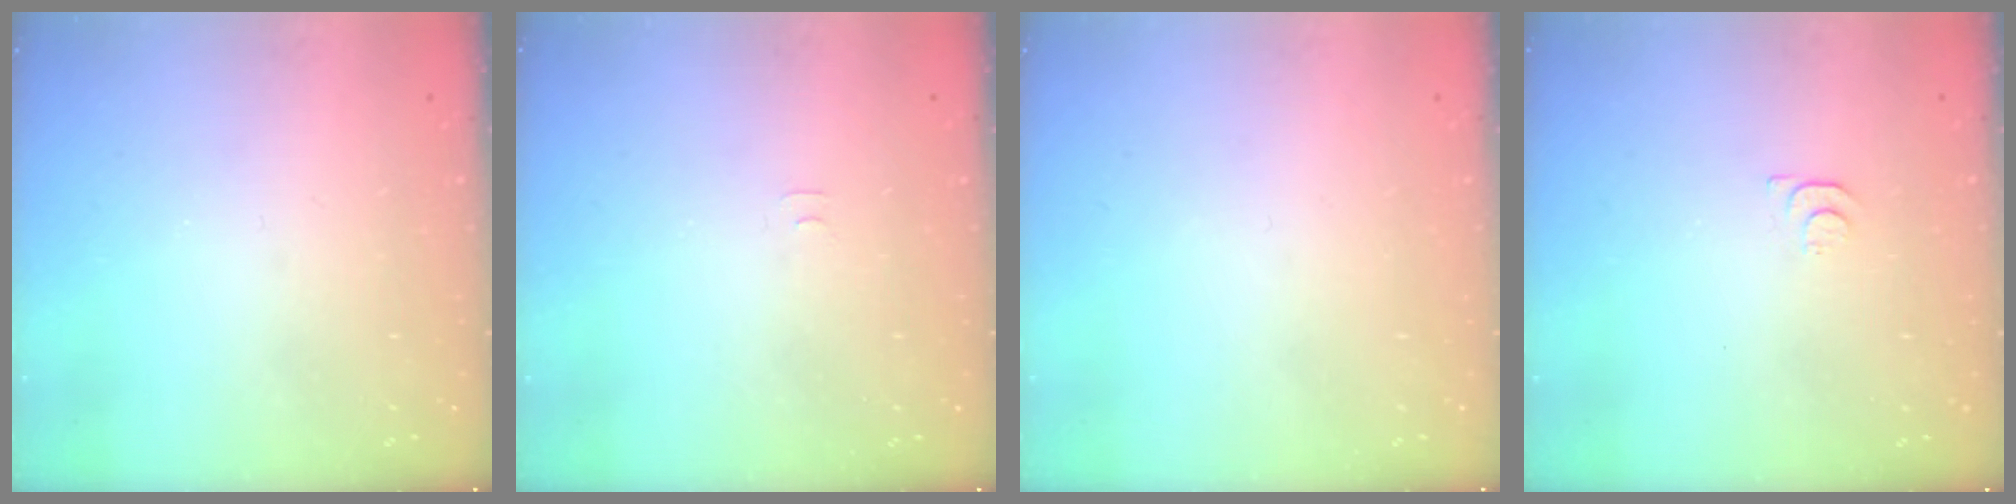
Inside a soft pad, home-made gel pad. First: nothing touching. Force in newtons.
{"total": 3.9, "press": 3.9, "slide": 0.5}
{"total": 1.5, "press": 1.5, "slide": 0.1}
{"total": 6.3, "press": 6.3, "slide": 0.7}